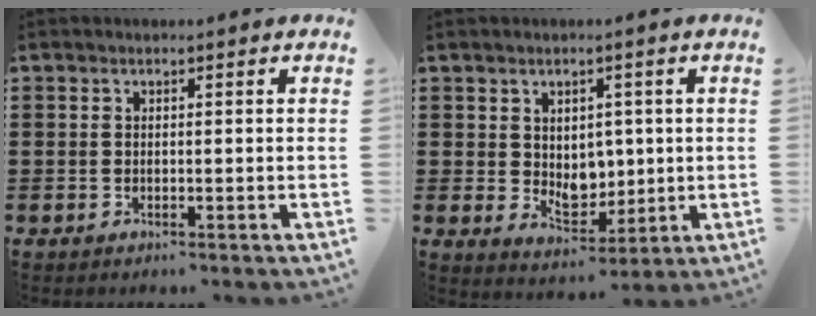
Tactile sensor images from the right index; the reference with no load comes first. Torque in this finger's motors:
{"motor_torque": [0.06, 0.09, 0.29, 0.02]}